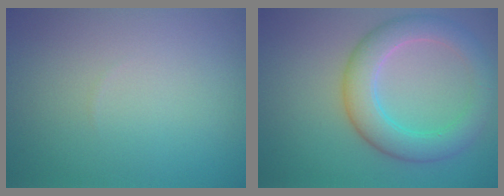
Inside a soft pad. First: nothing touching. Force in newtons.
{"total": 5.4, "press": 5.4, "slide": 0.3}